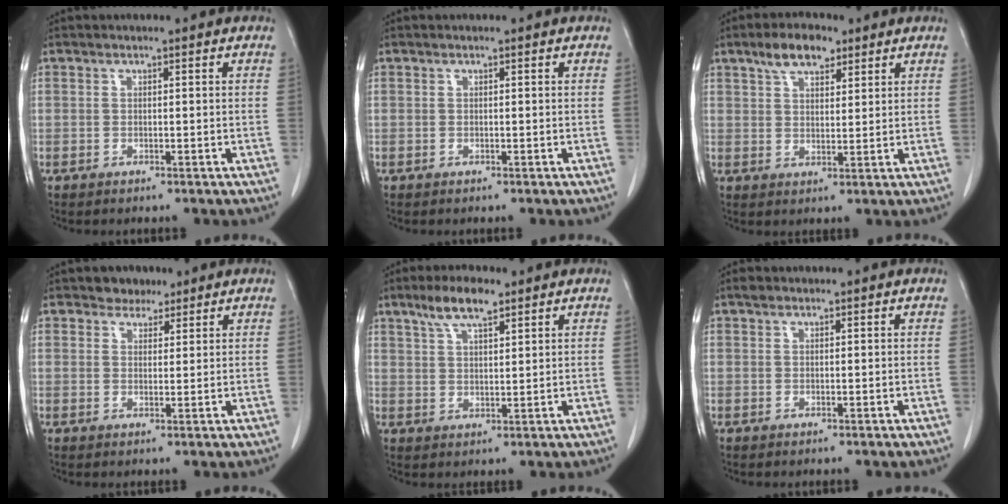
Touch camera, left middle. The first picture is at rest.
{"total": 0.0}
{"total": 6.2, "force": [4.2, 2.6, 3.7], "torque": [-0.068, 0.012, 0.074]}
{"total": 3.1, "force": [2.5, 1.9, 0.4], "torque": [-0.006, 0.005, 0.039]}
{"total": 6.2, "force": [4.4, 1.4, 4.2], "torque": [-0.086, 0.008, 0.082]}
{"total": 0.8, "force": [0.7, 0.4, 0.2], "torque": [-0.010, 0.008, 0.012]}